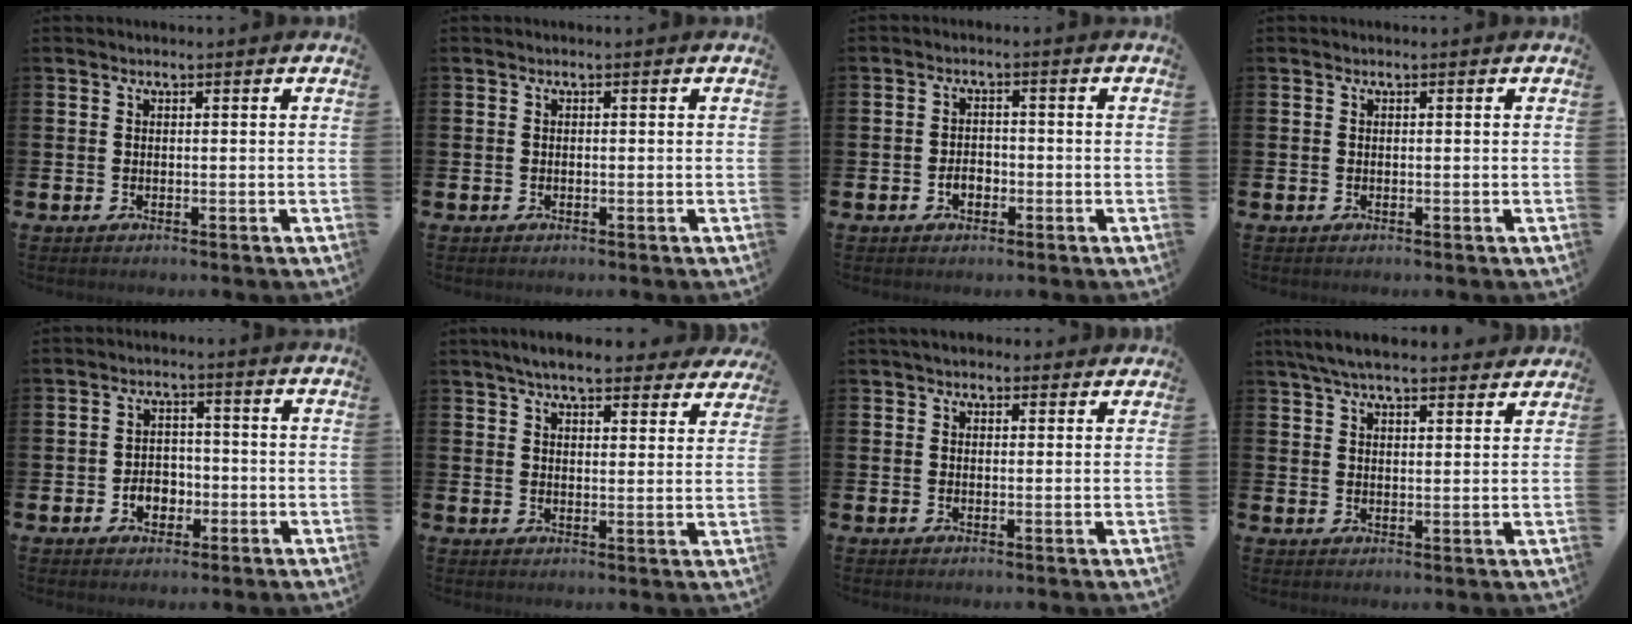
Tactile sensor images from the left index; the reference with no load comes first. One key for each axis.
{"total": 0.0}
{"total": 2.2, "fx": -0.9, "fy": 1.6, "fz": 1.3, "tx": -0.016, "ty": -0.001, "tz": -0.021}
{"total": 0.0}
{"total": 3.5, "fx": -1.3, "fy": 2.8, "fz": 1.8, "tx": -0.029, "ty": 0.001, "tz": -0.030}
{"total": 6.5, "fx": 5.9, "fy": 1.2, "fz": 2.2, "tx": -0.048, "ty": -0.021, "tz": 0.105}
{"total": 2.3, "fx": 2.0, "fy": 1.1, "fz": 0.3, "tx": 0.001, "ty": -0.003, "tz": 0.034}
{"total": 6.0, "fx": 5.6, "fy": 1.0, "fz": 2.0, "tx": -0.050, "ty": -0.016, "tz": 0.102}